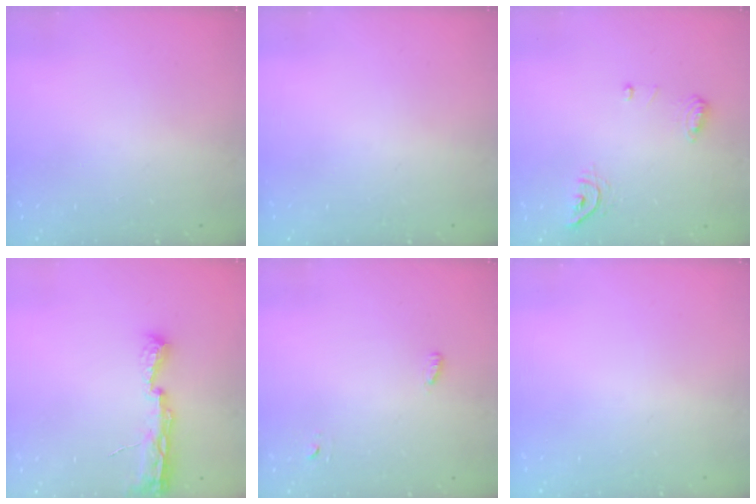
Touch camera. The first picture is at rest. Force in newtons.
{"total": 0.0}
{"total": 7.9, "press": 7.8, "slide": 1.3}
{"total": 8.5, "press": 8.5, "slide": 1.2}
{"total": 2.8, "press": 2.7, "slide": 0.6}
{"total": 0.0}